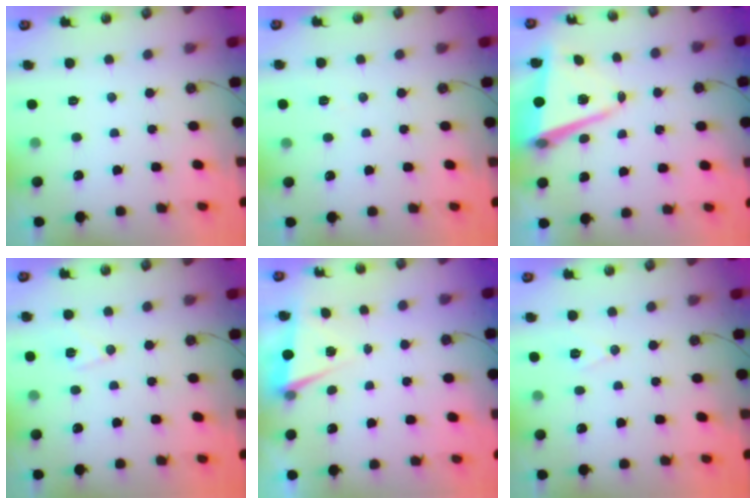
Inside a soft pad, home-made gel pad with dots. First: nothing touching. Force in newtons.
{"total": 2.3, "press": 1.3, "slide": 1.9}
{"total": 9.5, "press": 9.3, "slide": 1.7}
{"total": 7.1, "press": 6.8, "slide": 1.9}
{"total": 1.9, "press": 1.4, "slide": 1.3}
{"total": 6.7, "press": 4.9, "slide": 4.6}